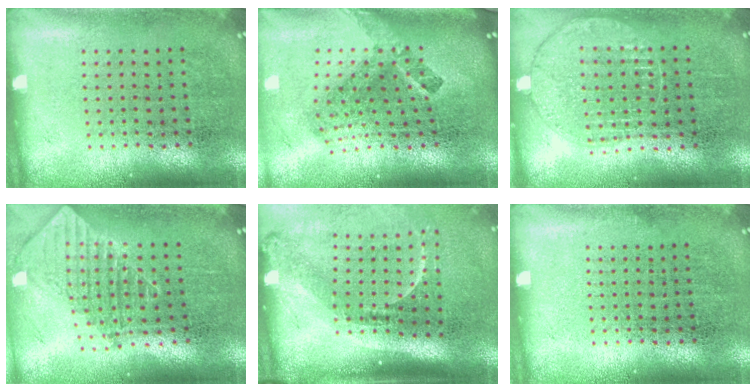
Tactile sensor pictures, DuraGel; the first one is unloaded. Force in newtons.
{"total": 2.7, "press": 1.7, "slide": 2.1}
{"total": 1.0, "press": 1.0, "slide": 0.1}
{"total": 1.9, "press": 1.5, "slide": 1.2}
{"total": 2.2, "press": 1.5, "slide": 1.6}
{"total": 0.0}